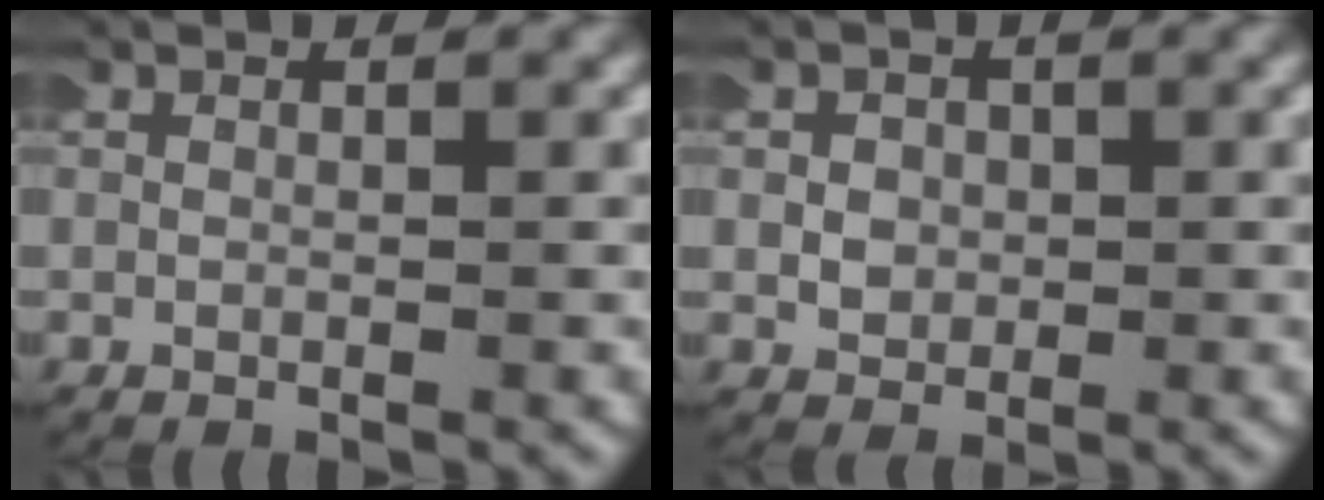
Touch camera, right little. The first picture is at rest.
{"total": 1.6, "force": [-0.1, 1.6, 0.5], "torque": [-0.014, 0.009, -0.004]}